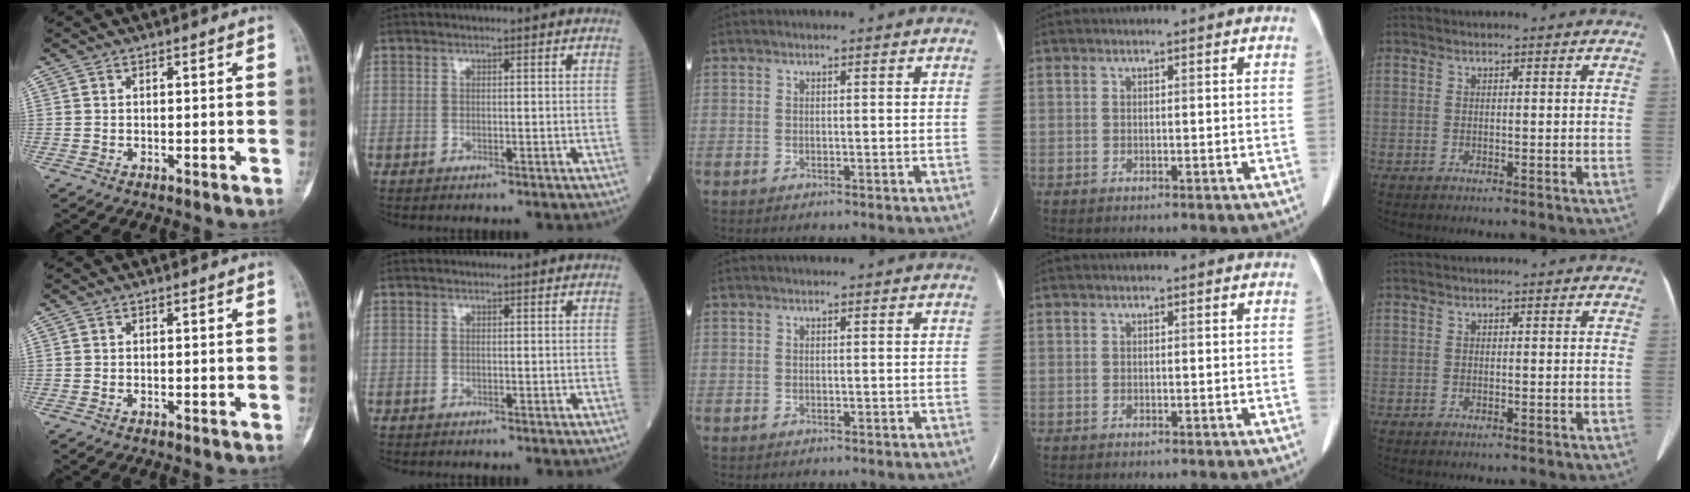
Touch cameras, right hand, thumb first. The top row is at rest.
{}